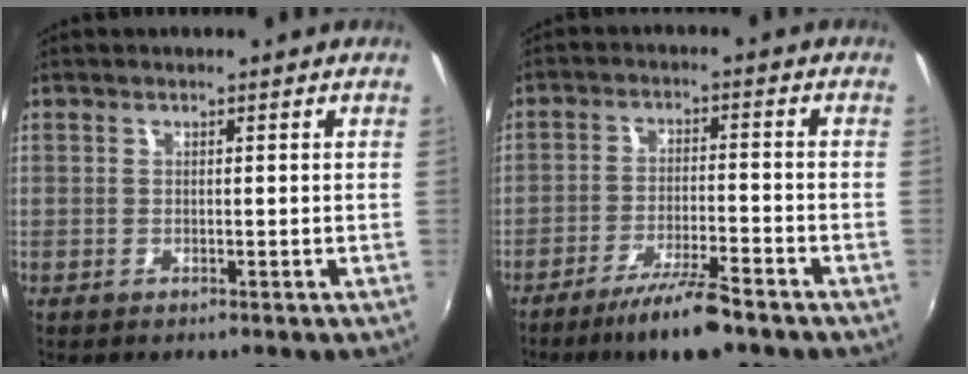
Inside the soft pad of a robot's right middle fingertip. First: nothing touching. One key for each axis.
{"total": 9.4, "fx": -7.1, "fy": 1.5, "fz": 6.0, "tx": -0.125, "ty": -0.010, "tz": -0.120}